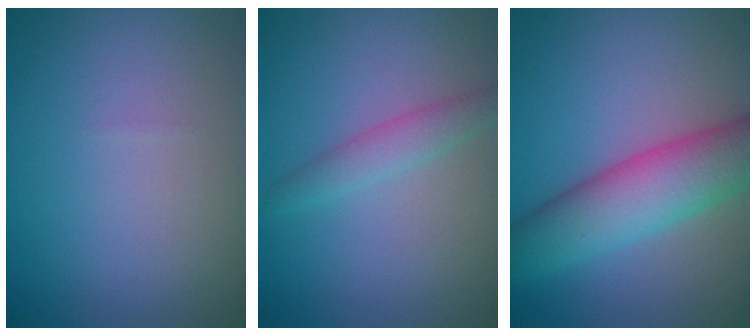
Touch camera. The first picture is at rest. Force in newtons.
{"total": 1.9, "press": 1.9, "slide": 0.1}
{"total": 6.8, "press": 6.8, "slide": 0.5}